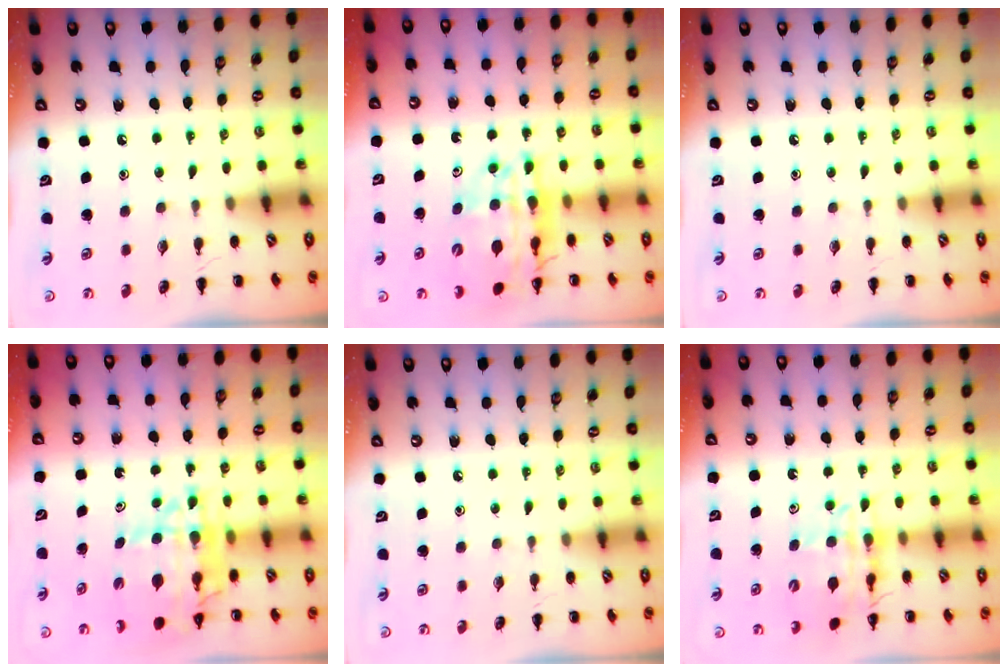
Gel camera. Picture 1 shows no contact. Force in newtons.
{"total": 16.5, "press": 16.0, "slide": 4.0}
{"total": 0.0}
{"total": 11.4, "press": 10.9, "slide": 3.4}
{"total": 0.0}
{"total": 12.3, "press": 11.8, "slide": 3.7}